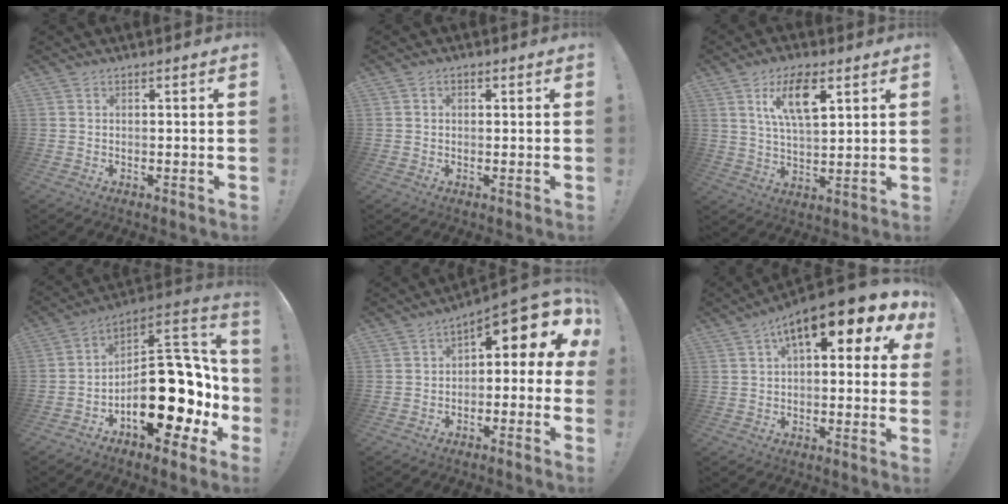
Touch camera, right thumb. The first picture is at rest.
{"total": 1.2, "force": [-0.1, 1.0, 0.7], "torque": [-0.013, 0.004, -0.001]}
{"total": 11.4, "force": [5.2, 4.8, 8.9], "torque": [-0.149, -0.006, 0.089]}
{"total": 23.7, "force": [-6.2, 12.9, 18.8], "torque": [-0.253, 0.041, -0.075]}
{"total": 8.1, "force": [3.1, 3.1, 6.8], "torque": [-0.076, -0.036, 0.046]}
{"total": 12.8, "force": [5.8, 4.2, 10.5], "torque": [-0.159, -0.031, 0.095]}